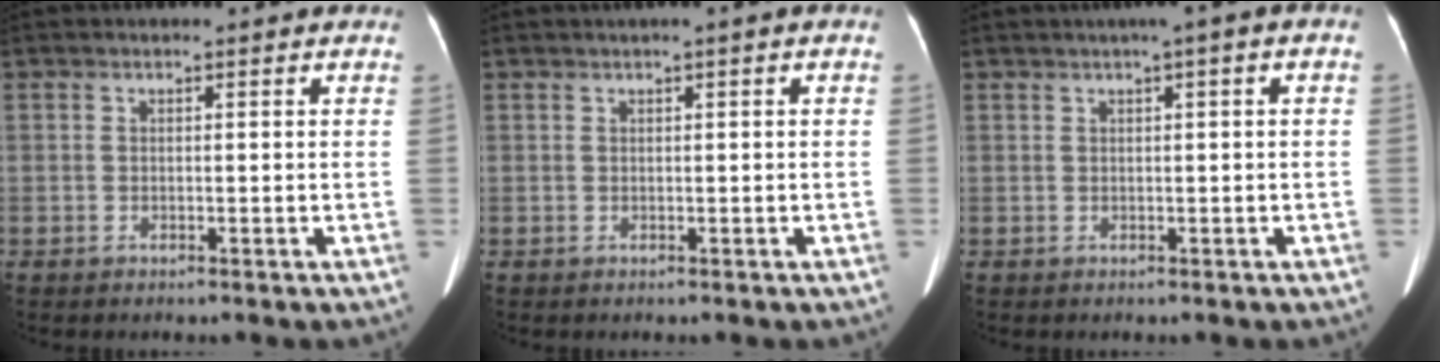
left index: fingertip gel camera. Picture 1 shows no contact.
{"total": 0.9, "force": [0.1, -0.1, 0.9], "torque": [-0.014, 0.005, 0.005]}
{"total": 3.0, "force": [0.8, 0.2, 2.9], "torque": [-0.040, 0.015, 0.010]}